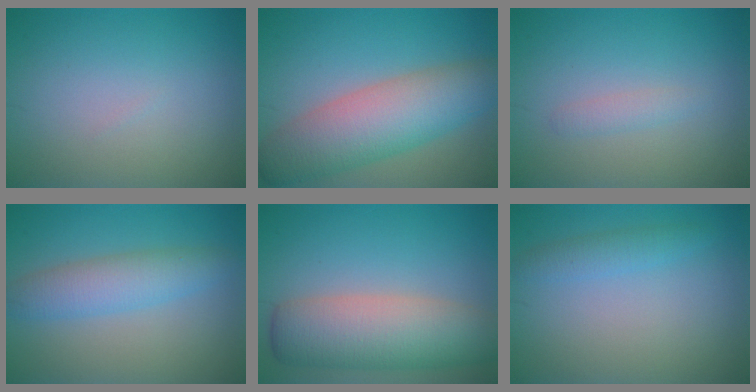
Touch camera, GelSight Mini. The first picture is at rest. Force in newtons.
{"total": 8.1, "press": 8.1, "slide": 0.3}
{"total": 1.1, "press": 1.1, "slide": 0.0}
{"total": 4.0, "press": 4.0, "slide": 0.1}
{"total": 8.1, "press": 8.1, "slide": 0.4}
{"total": 1.7, "press": 1.7, "slide": 0.0}